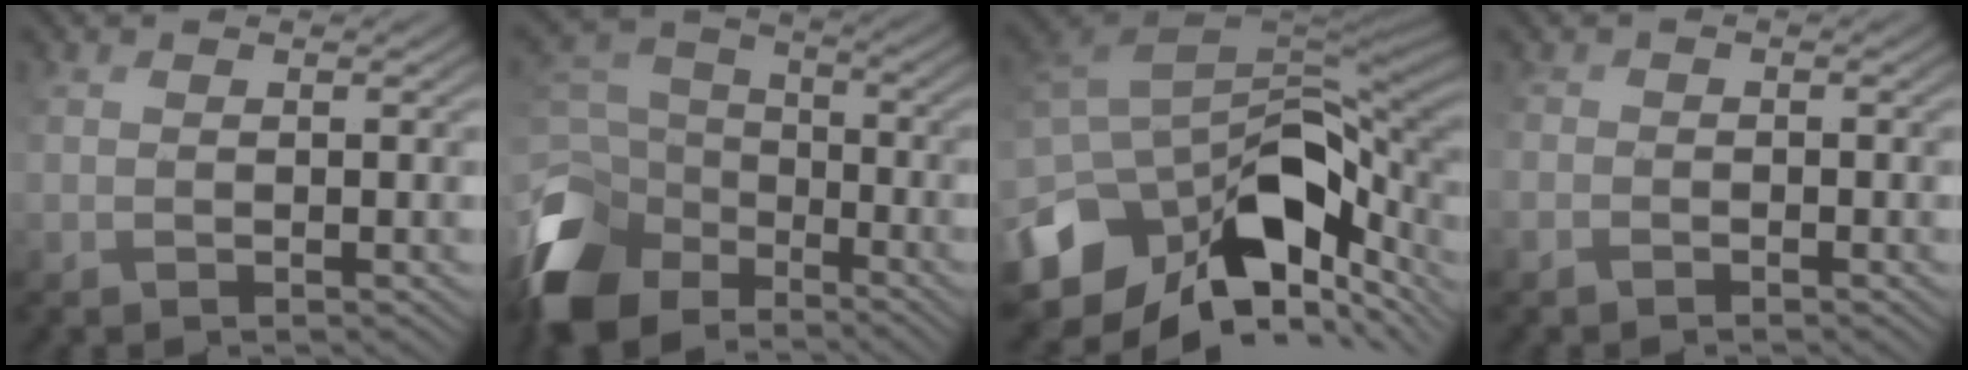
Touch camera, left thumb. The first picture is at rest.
{"total": 11.8, "force": [-7.8, 7.1, 5.4], "torque": [-0.157, -0.018, -0.159]}
{"total": 15.7, "force": [-5.0, 10.8, 10.3], "torque": [-0.223, -0.029, -0.070]}
{"total": 1.1, "force": [-1.0, 0.4, -0.3], "torque": [0.006, -0.005, -0.016]}